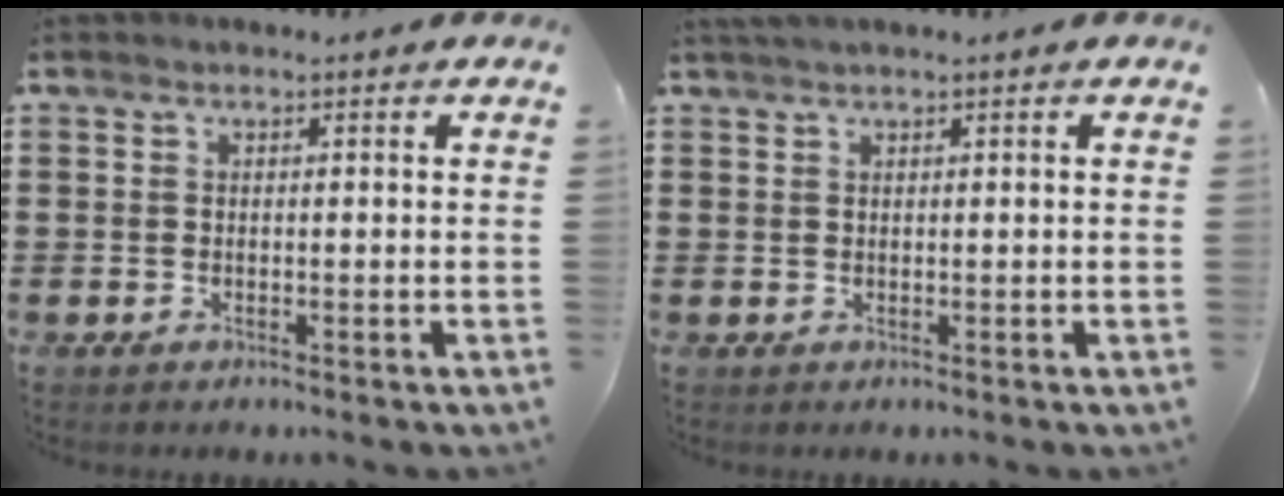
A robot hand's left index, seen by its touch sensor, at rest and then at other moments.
{"total": 1.0, "force": [0.9, -0.1, 0.6], "torque": [-0.012, -0.001, 0.017]}